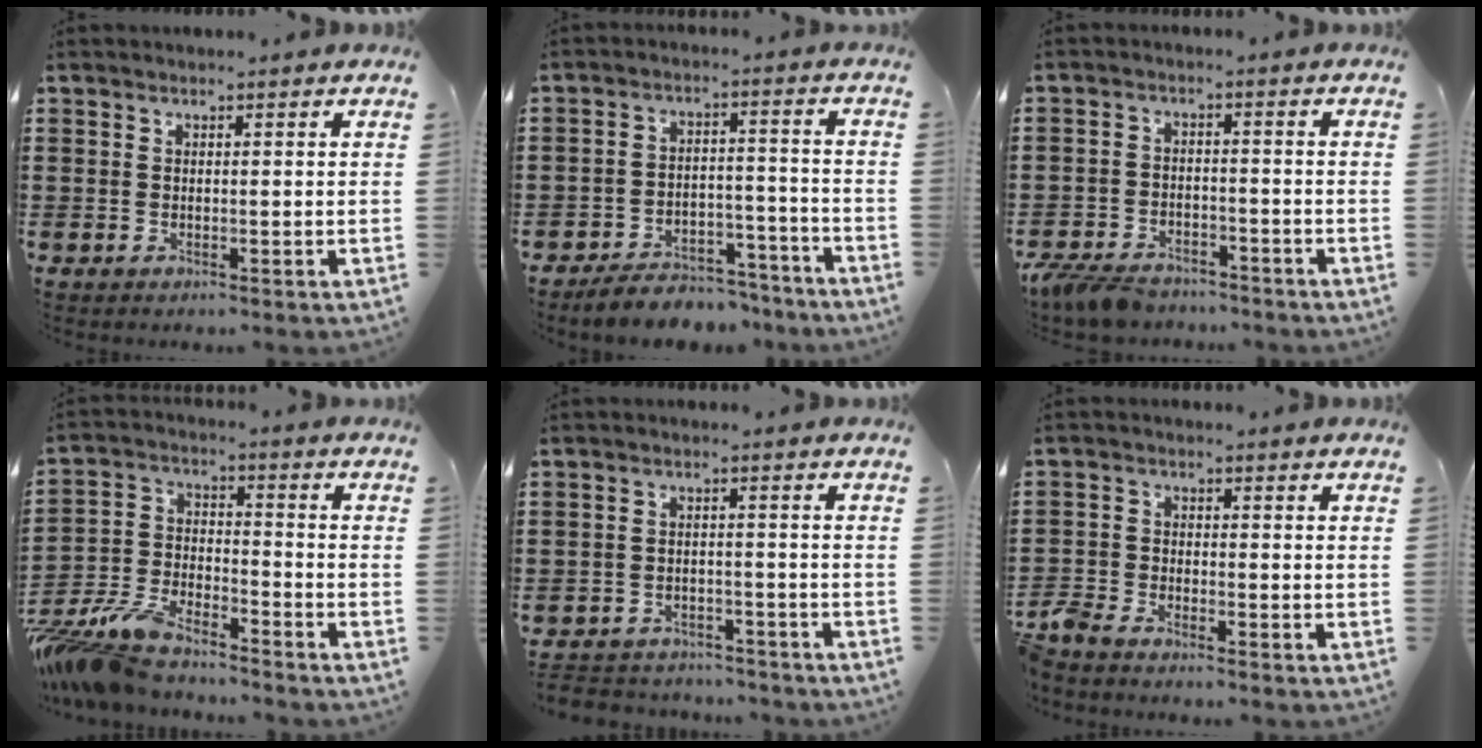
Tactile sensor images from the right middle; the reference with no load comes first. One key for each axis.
{"total": 5.3, "fx": -5.1, "fy": 1.1, "fz": 0.9, "tx": -0.010, "ty": 0.018, "tz": -0.101}
{"total": 5.1, "fx": -4.8, "fy": 1.1, "fz": 1.2, "tx": -0.040, "ty": -0.001, "tz": -0.101}
{"total": 9.2, "fx": -8.7, "fy": 1.6, "fz": 2.7, "tx": -0.077, "ty": 0.002, "tz": -0.177}
{"total": 3.0, "fx": -2.9, "fy": 0.5, "fz": -0.2, "tx": -0.005, "ty": -0.001, "tz": -0.064}
{"total": 3.3, "fx": -3.2, "fy": 0.5, "fz": 0.8, "tx": -0.045, "ty": -0.007, "tz": -0.075}